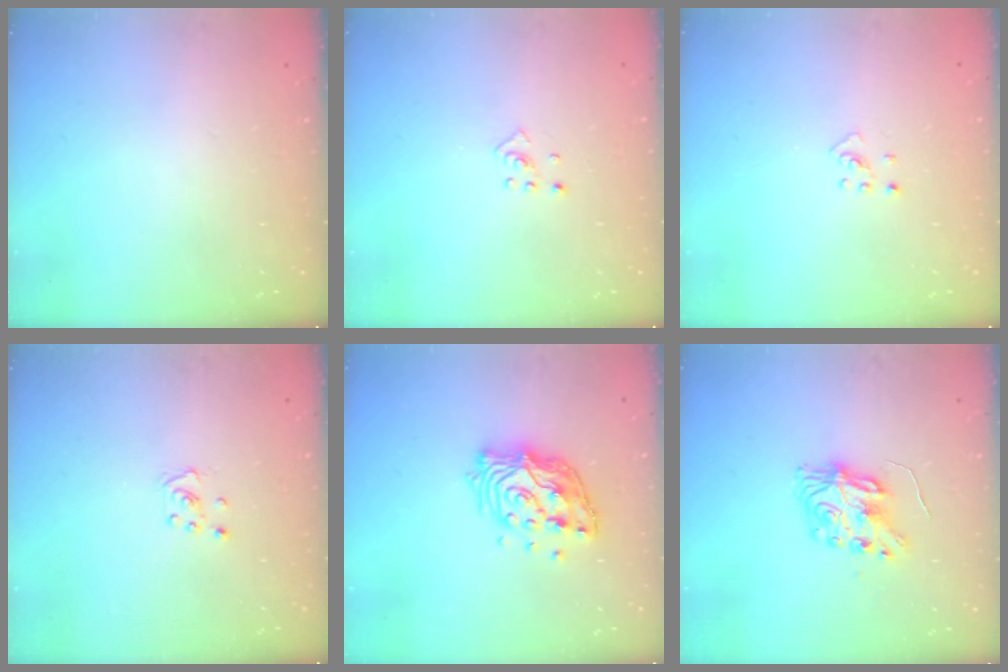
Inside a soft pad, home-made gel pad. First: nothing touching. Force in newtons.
{"total": 2.0, "press": 1.9, "slide": 0.8}
{"total": 2.7, "press": 2.7, "slide": 0.5}
{"total": 2.8, "press": 2.8, "slide": 0.3}
{"total": 13.5, "press": 13.5, "slide": 1.2}
{"total": 8.5, "press": 8.5, "slide": 0.3}